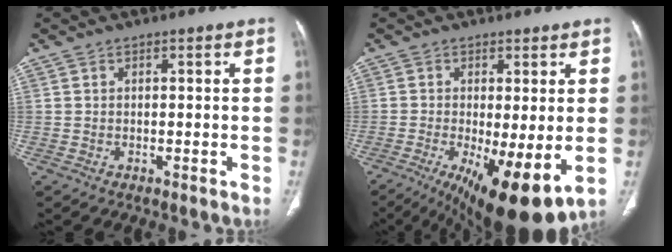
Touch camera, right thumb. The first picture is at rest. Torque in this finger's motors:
{"motor_torque": [2.02, 2.37, 0.33, -0.38, 0.19]}